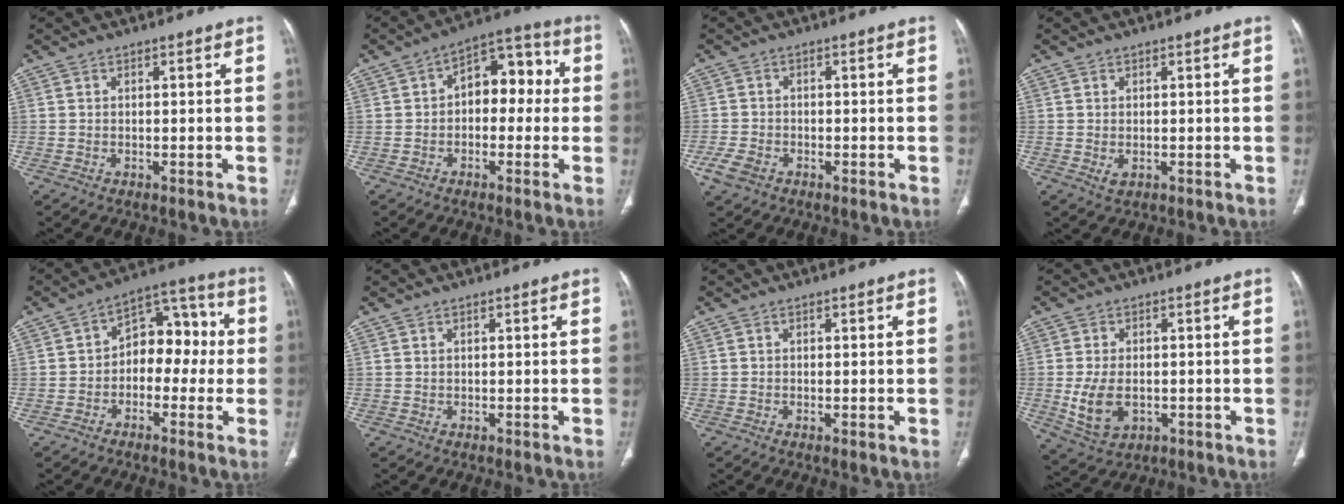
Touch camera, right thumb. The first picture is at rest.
{"total": 10.5, "force": [0.3, 6.8, 7.9], "torque": [-0.071, 0.040, -0.009]}
{"total": 4.2, "force": [-2.2, 2.6, 2.4], "torque": [-0.055, 0.005, -0.041]}
{"total": 1.8, "force": [-0.3, 1.1, 1.4], "torque": [-0.029, -0.003, -0.002]}
{"total": 11.2, "force": [-0.8, 7.6, 8.2], "torque": [-0.067, 0.048, -0.028]}
{"total": 0.0}
{"total": 0.7, "force": [-0.2, 0.1, 0.7], "torque": [-0.019, -0.003, -0.004]}
{"total": 8.1, "force": [-1.3, 5.2, 6.0], "torque": [-0.115, -0.002, -0.010]}